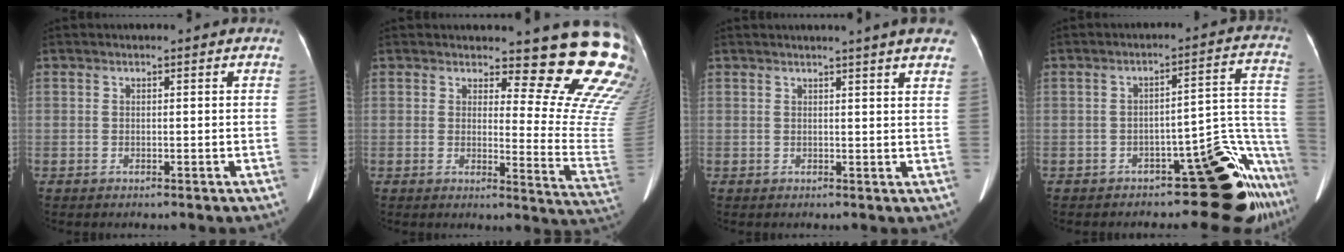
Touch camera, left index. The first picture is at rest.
{"total": 16.9, "force": [15.4, 2.8, 6.3], "torque": [-0.054, -0.132, 0.146]}
{"total": 7.9, "force": [6.5, 0.0, 4.5], "torque": [-0.053, 0.007, 0.055]}
{"total": 13.9, "force": [-9.8, 2.6, 9.5], "torque": [-0.050, 0.058, -0.125]}